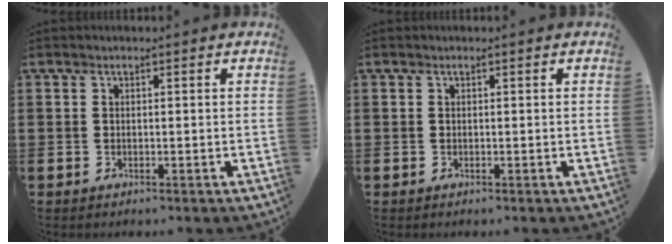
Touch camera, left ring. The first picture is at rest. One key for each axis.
{"total": 0.0}